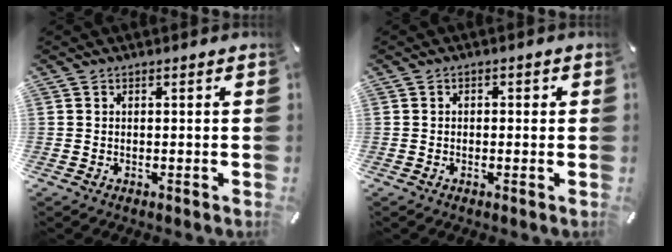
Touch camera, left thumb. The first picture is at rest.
{"total": 1.2, "force": [-0.4, 0.9, 0.6], "torque": [-0.012, 0.005, -0.010]}